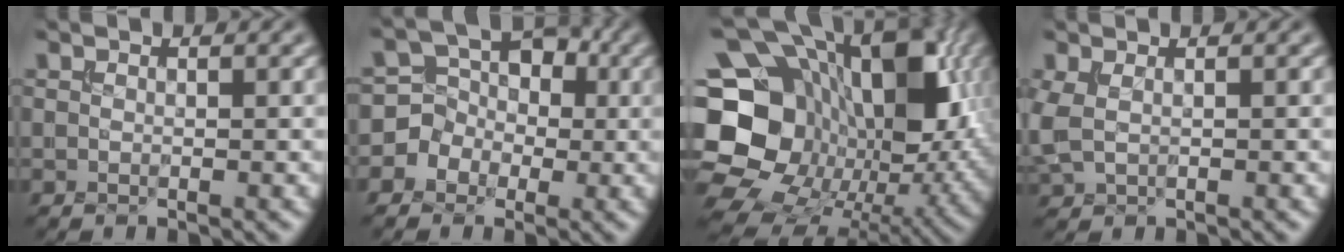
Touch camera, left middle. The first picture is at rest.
{"total": 5.4, "force": [-0.6, 5.1, 1.8], "torque": [-0.006, 0.027, -0.035]}
{"total": 20.5, "force": [1.5, 16.2, 12.5], "torque": [-0.223, 0.000, 0.030]}
{"total": 2.2, "force": [0.2, 1.4, 1.7], "torque": [-0.053, -0.001, 0.005]}